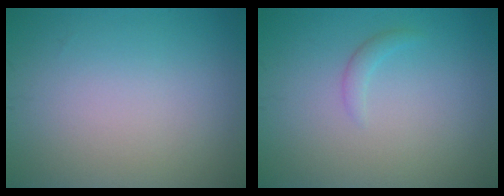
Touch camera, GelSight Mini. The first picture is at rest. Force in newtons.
{"total": 1.0, "press": 0.9, "slide": 0.2}